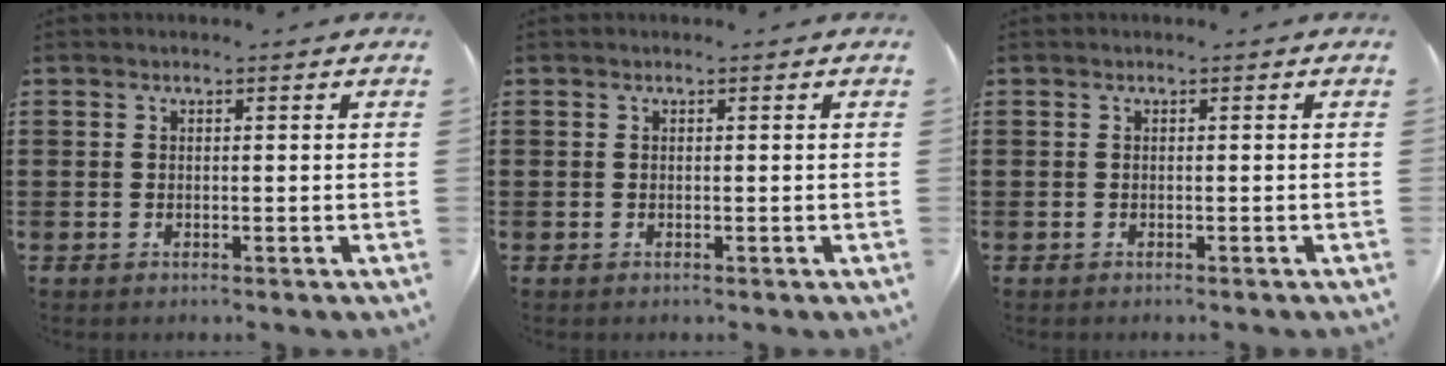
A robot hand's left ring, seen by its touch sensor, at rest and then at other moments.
{"total": 0.0}
{"total": 0.0}